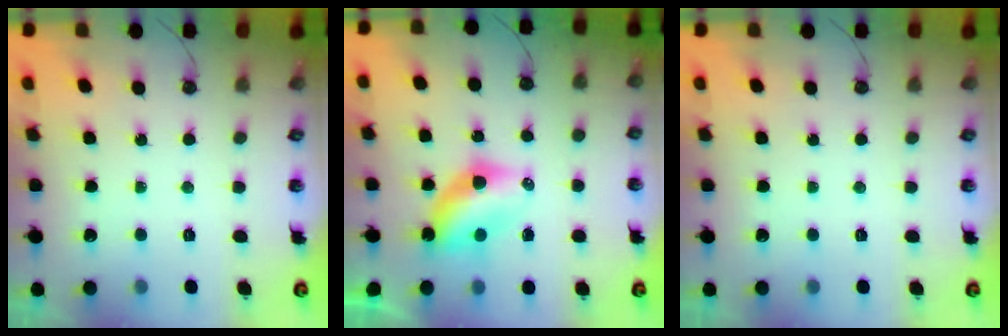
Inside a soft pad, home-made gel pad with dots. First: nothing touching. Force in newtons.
{"total": 6.9, "press": 6.9, "slide": 0.6}
{"total": 0.0}